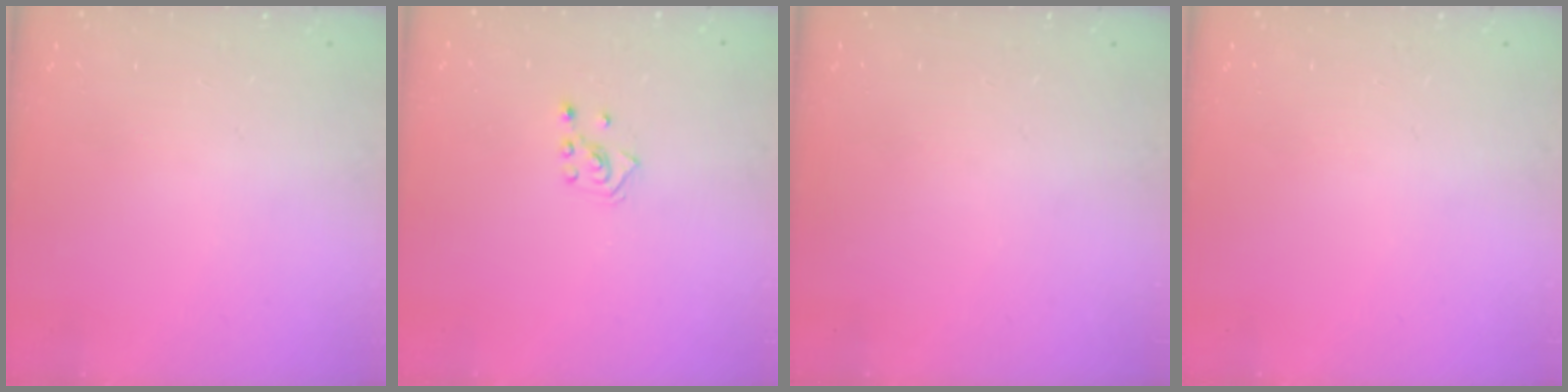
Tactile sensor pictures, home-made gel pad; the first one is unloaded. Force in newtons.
{"total": 2.8, "press": 2.7, "slide": 0.7}
{"total": 0.0}
{"total": 0.0}